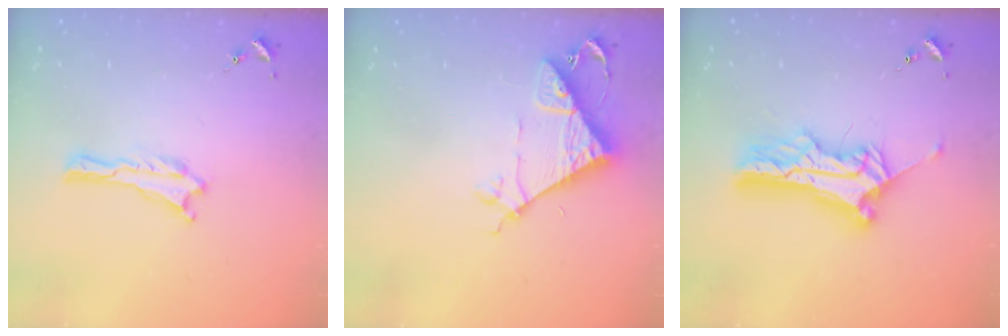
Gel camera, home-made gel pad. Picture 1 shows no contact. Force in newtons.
{"total": 7.7, "press": 7.7, "slide": 0.7}
{"total": 10.8, "press": 10.8, "slide": 0.9}